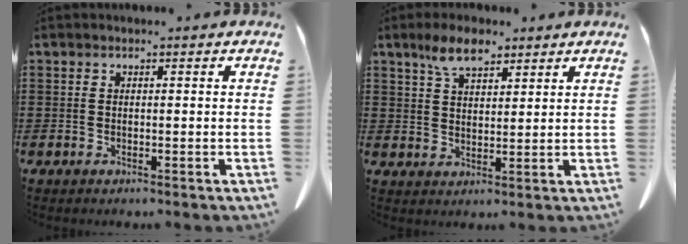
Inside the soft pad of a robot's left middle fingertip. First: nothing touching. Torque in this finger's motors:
{"motor_torque": [1.71, 0.43, 0.02, -0.01]}